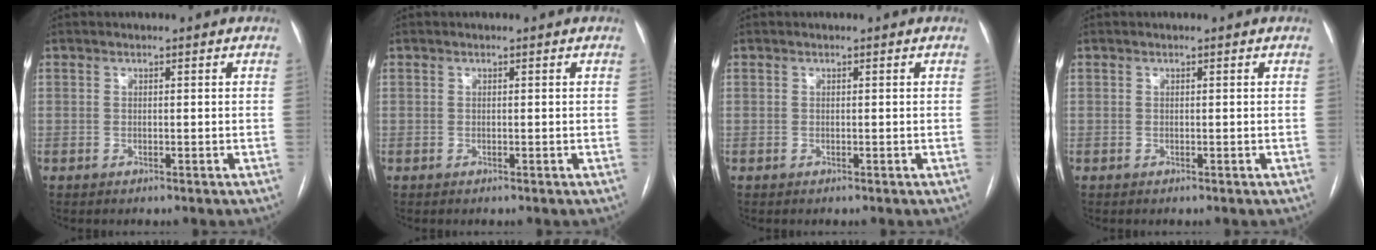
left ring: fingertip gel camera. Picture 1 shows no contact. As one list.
[{"total": 0.0}, {"total": 0.0}, {"total": 0.0}]